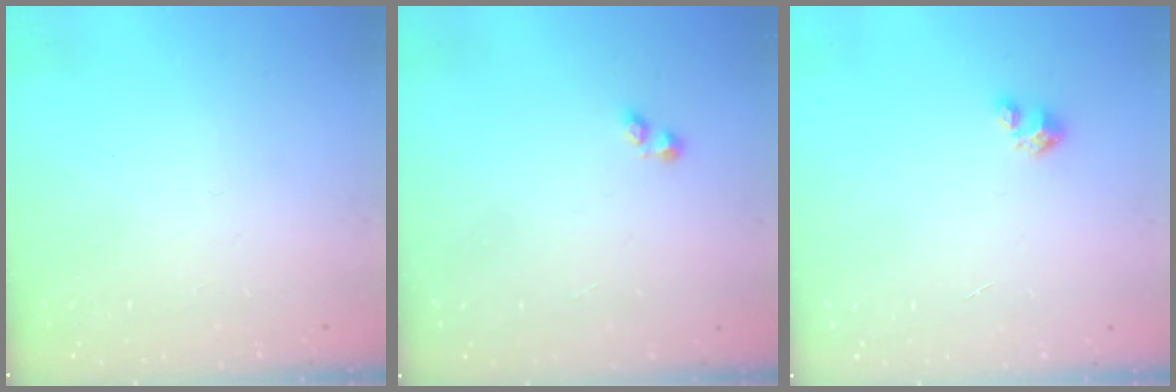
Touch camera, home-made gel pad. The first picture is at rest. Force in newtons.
{"total": 1.6, "press": 1.5, "slide": 0.4}
{"total": 1.7, "press": 1.7, "slide": 0.1}